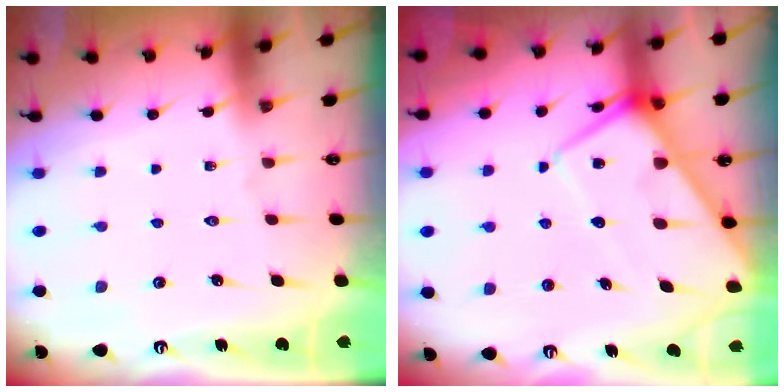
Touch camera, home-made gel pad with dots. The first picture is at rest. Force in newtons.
{"total": 10.8, "press": 10.7, "slide": 0.9}